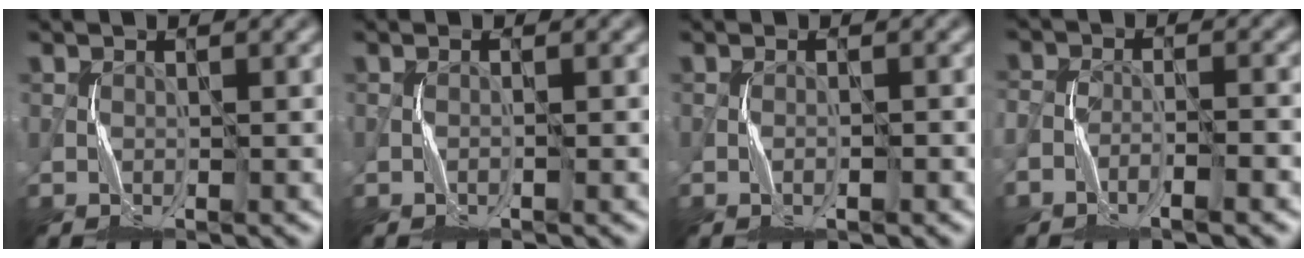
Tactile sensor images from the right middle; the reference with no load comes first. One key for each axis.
{"total": 0.6, "fx": -0.2, "fy": -0.4, "fz": 0.4, "tx": -0.009, "ty": 0.002, "tz": -0.005}
{"total": 0.9, "fx": -0.4, "fy": -0.1, "fz": 0.8, "tx": -0.016, "ty": 0.002, "tz": -0.008}
{"total": 2.6, "fx": -1.7, "fy": 0.7, "fz": 1.9, "tx": -0.029, "ty": 0.005, "tz": -0.034}